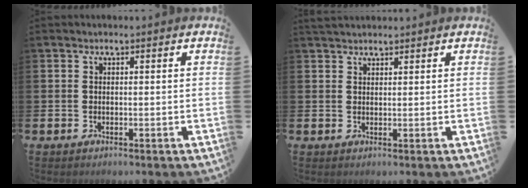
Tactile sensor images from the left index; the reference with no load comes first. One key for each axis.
{"total": 1.9, "fx": 1.8, "fy": 0.5, "fz": 0.2, "tx": 0.007, "ty": -0.004, "tz": 0.030}